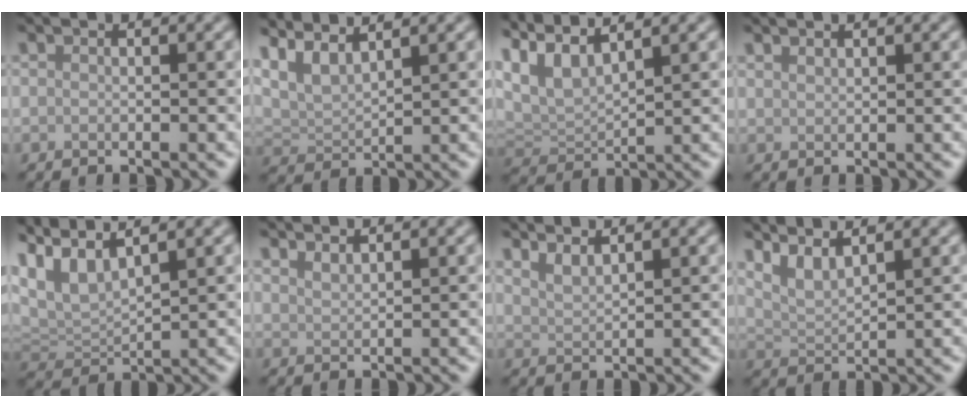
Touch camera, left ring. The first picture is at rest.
{"total": 4.0, "force": [3.1, 1.3, 2.2], "torque": [-0.056, 0.005, 0.064]}
{"total": 5.3, "force": [3.6, 1.8, 3.4], "torque": [-0.083, 0.010, 0.074]}
{"total": 0.8, "force": [0.7, 0.1, 0.2], "torque": [0.000, -0.001, 0.015]}
{"total": 5.7, "force": [3.8, 2.0, 3.8], "torque": [-0.093, 0.012, 0.076]}
{"total": 1.5, "force": [1.5, 0.2, 0.5], "torque": [-0.003, 0.002, 0.026]}
{"total": 2.3, "force": [2.0, 0.5, 1.0], "torque": [-0.011, 0.007, 0.035]}
{"total": 3.2, "force": [2.5, 0.6, 2.0], "torque": [-0.042, 0.001, 0.057]}